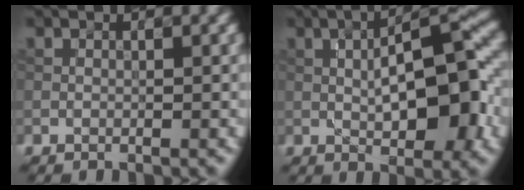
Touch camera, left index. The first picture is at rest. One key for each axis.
{"total": 9.1, "fx": 0.0, "fy": 3.0, "fz": 8.6, "tx": -0.125, "ty": 0.014, "tz": -0.001}